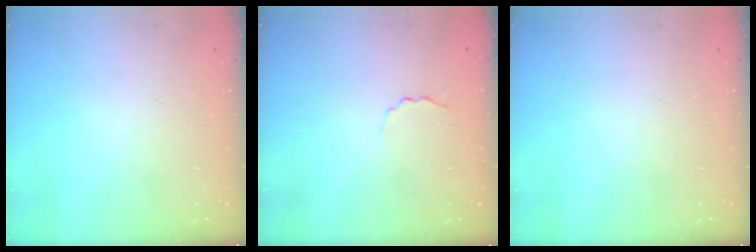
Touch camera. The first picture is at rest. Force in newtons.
{"total": 2.0, "press": 1.9, "slide": 0.5}
{"total": 0.0}